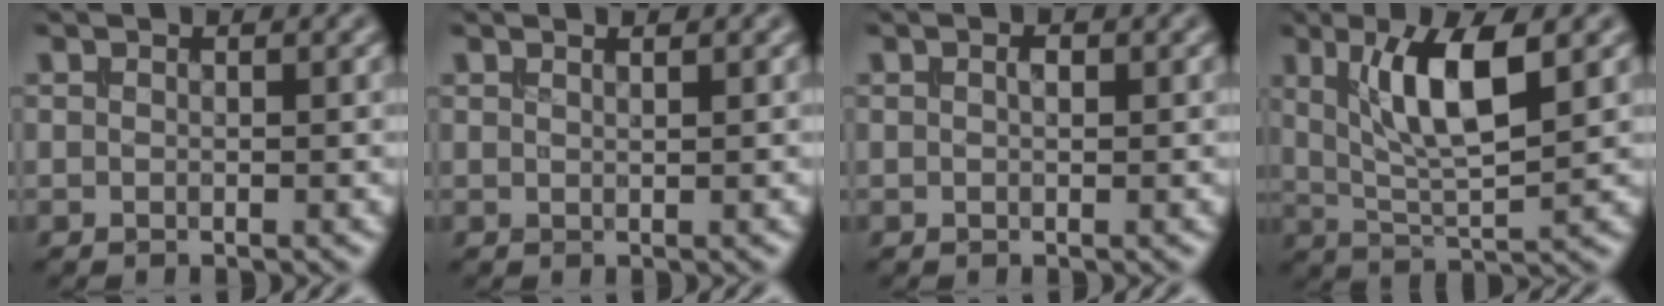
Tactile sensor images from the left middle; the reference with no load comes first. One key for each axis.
{"total": 0.7, "fx": 0.6, "fy": 0.2, "fz": 0.4, "tx": -0.001, "ty": 0.000, "tz": 0.006}
{"total": 0.7, "fx": 0.2, "fy": 0.3, "fz": 0.6, "tx": -0.011, "ty": 0.002, "tz": 0.003}
{"total": 7.1, "fx": 2.3, "fy": 1.9, "fz": 6.4, "tx": -0.113, "ty": -0.003, "tz": 0.044}